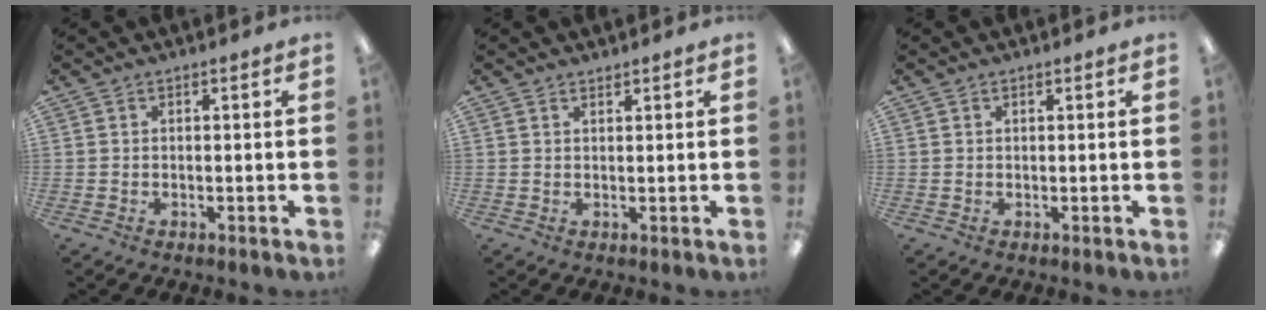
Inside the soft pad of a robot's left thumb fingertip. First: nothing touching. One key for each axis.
{"total": 1.2, "fx": 1.2, "fy": 0.3, "fz": -0.1, "tx": 0.001, "ty": -0.002, "tz": 0.024}
{"total": 0.6, "fx": 0.5, "fy": 0.3, "fz": 0.1, "tx": 0.006, "ty": -0.002, "tz": 0.007}